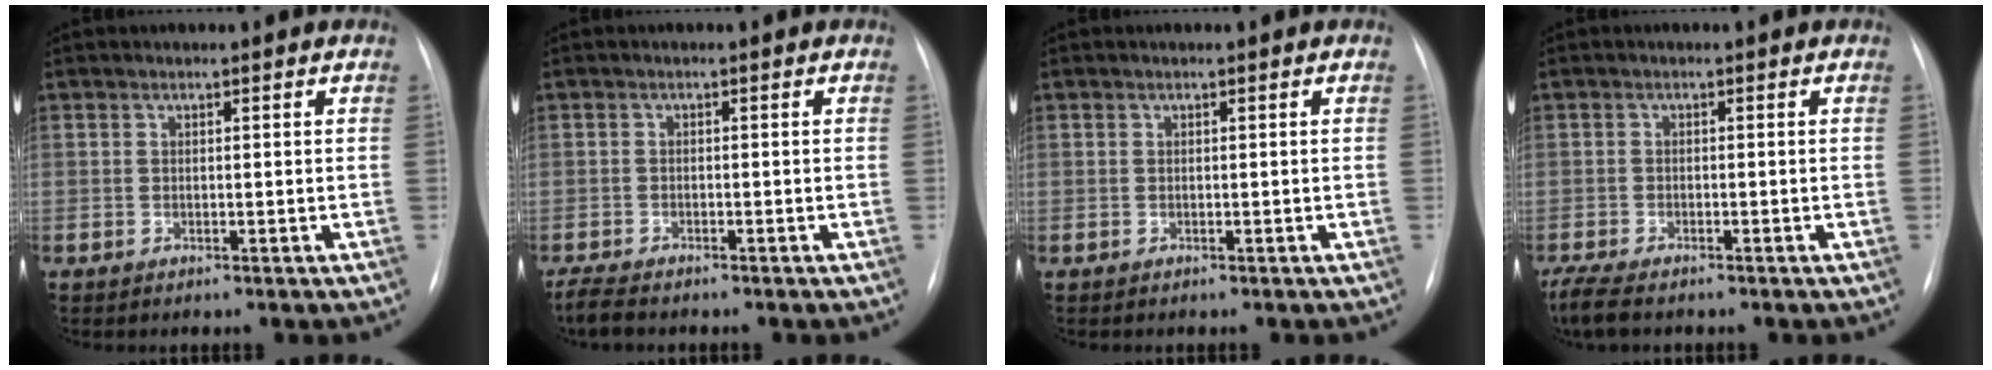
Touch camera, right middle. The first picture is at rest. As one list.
[{"total": 3.6, "force": [-3.1, 0.8, 1.7], "torque": [-0.033, -0.011, -0.050]}, {"total": 0.0}, {"total": 5.6, "force": [-4.5, 1.5, 3.0], "torque": [-0.061, -0.015, -0.073]}]